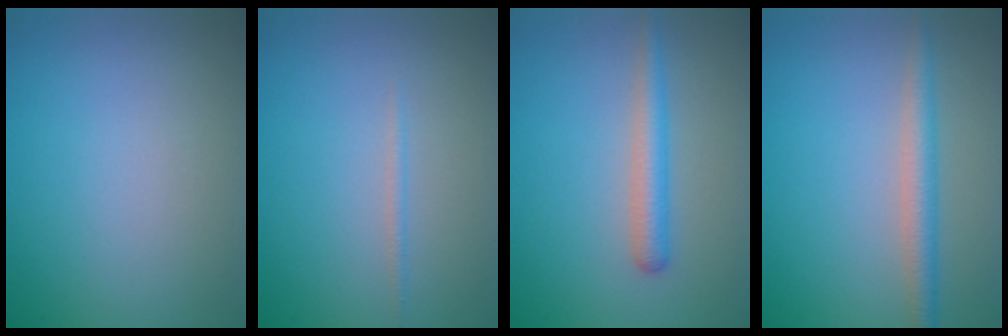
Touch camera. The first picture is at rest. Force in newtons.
{"total": 0.7, "press": 0.7, "slide": 0.1}
{"total": 2.5, "press": 2.5, "slide": 0.1}
{"total": 2.7, "press": 2.7, "slide": 0.0}